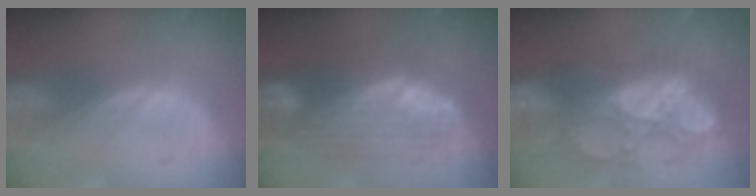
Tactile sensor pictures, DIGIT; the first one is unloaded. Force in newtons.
{"total": 7.8, "press": 7.8, "slide": 0.2}
{"total": 9.6, "press": 9.6, "slide": 0.1}